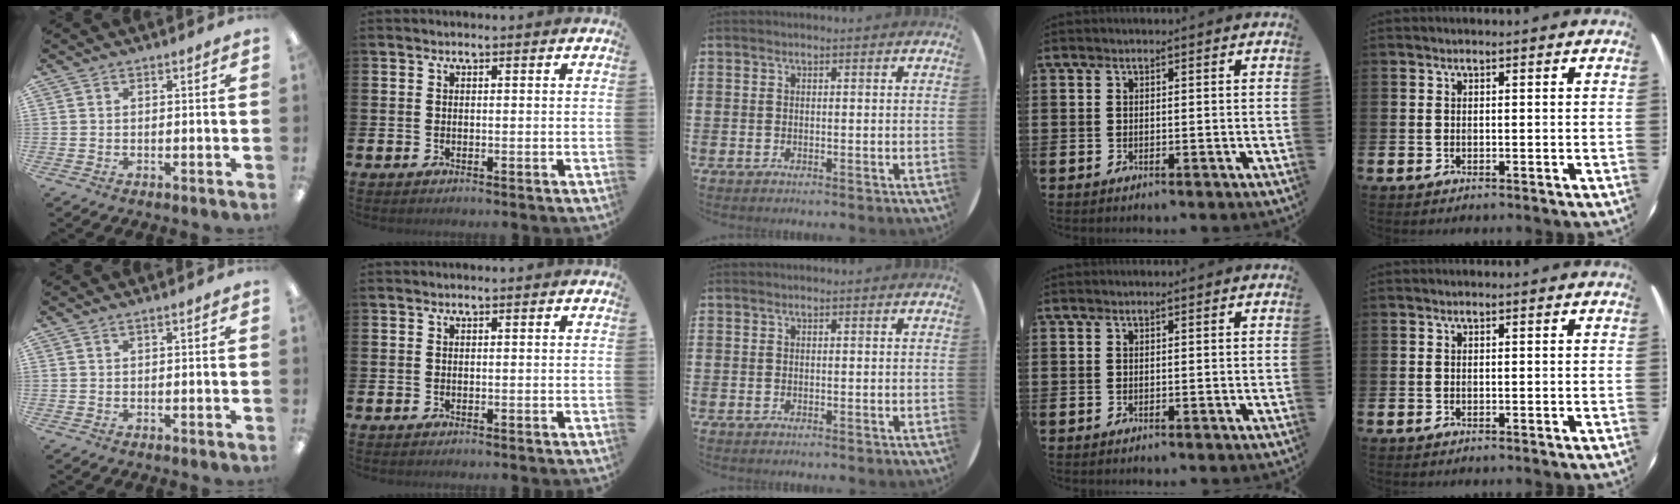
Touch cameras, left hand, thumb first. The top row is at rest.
{"thumb": {"total": 0.7, "force": [0.4, 0.0, 0.5], "torque": [-0.011, 0.001, 0.006]}}